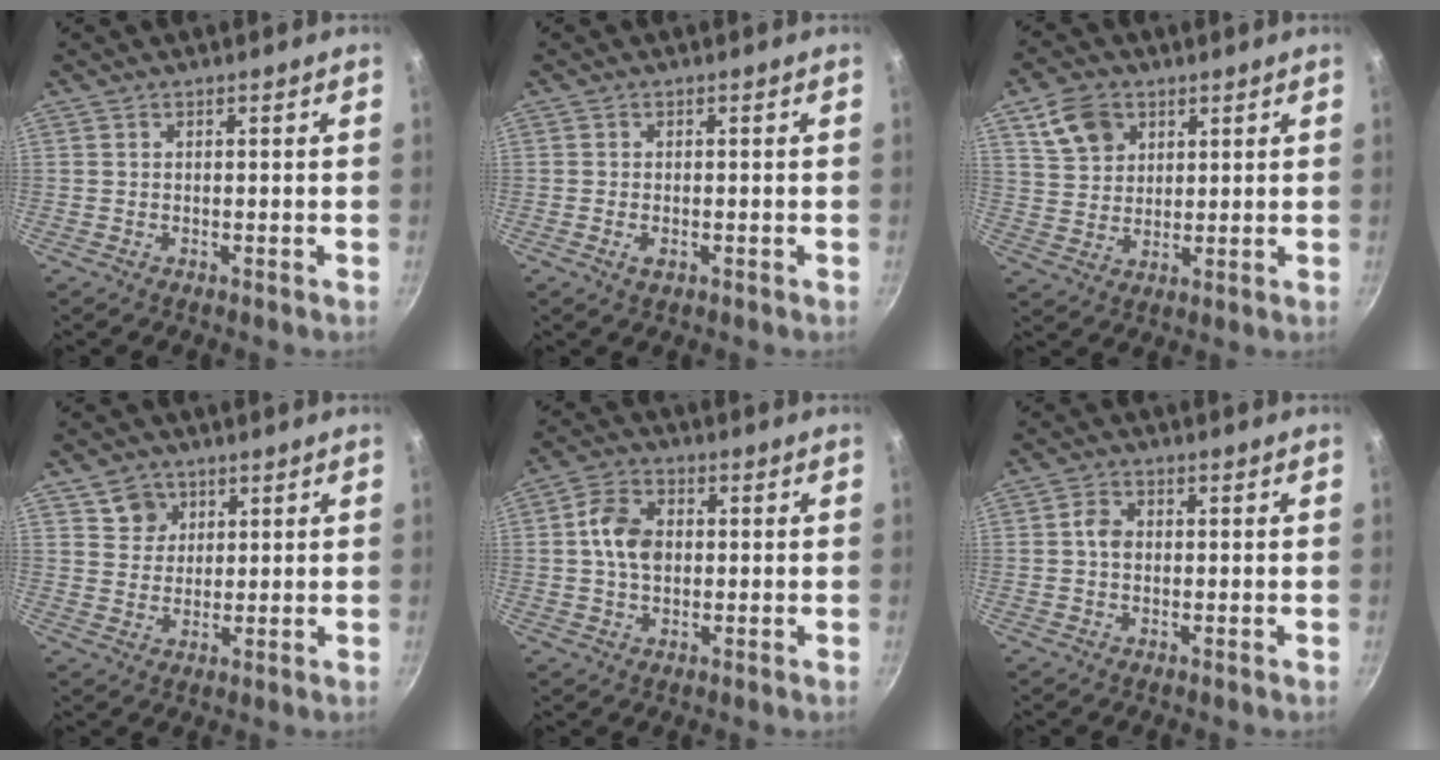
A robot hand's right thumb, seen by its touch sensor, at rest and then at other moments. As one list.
[{"total": 1.9, "force": [-0.7, 1.1, 1.4], "torque": [-0.028, -0.001, -0.012]}, {"total": 8.5, "force": [4.2, 6.2, 4.1], "torque": [-0.057, -0.003, 0.082]}, {"total": 4.8, "force": [2.4, 4.1, 0.9], "torque": [0.013, -0.001, 0.044]}, {"total": 8.0, "force": [0.6, 5.8, 5.5], "torque": [-0.088, 0.014, 0.004]}, {"total": 3.0, "force": [0.1, 2.4, 1.9], "torque": [-0.028, 0.008, -0.003]}]